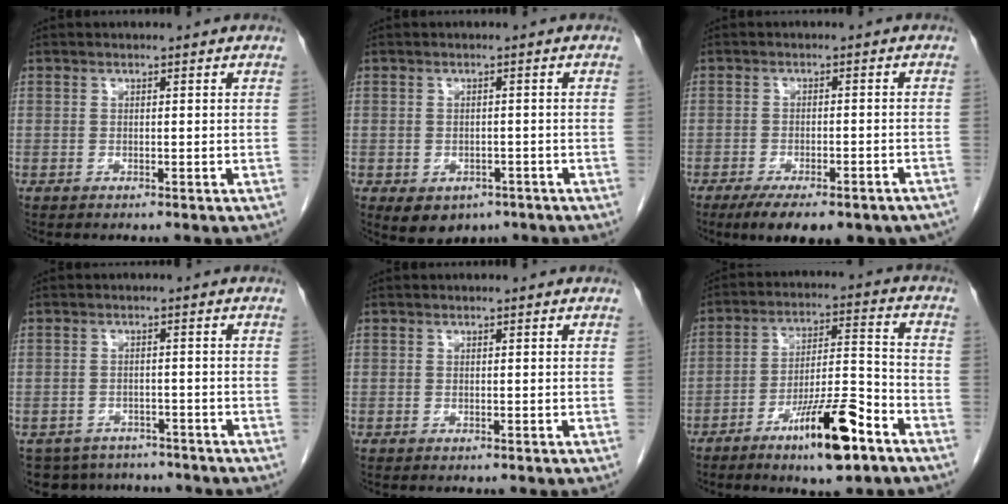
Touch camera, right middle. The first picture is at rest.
{"total": 5.7, "force": [-3.3, 4.0, 2.4], "torque": [-0.028, 0.002, -0.037]}
{"total": 14.3, "force": [-11.0, 4.3, 8.1], "torque": [-0.100, -0.004, -0.141]}
{"total": 8.4, "force": [-7.3, 3.9, 0.8], "torque": [-0.014, 0.010, -0.091]}
{"total": 0.0}
{"total": 12.5, "force": [-7.4, 2.0, 9.8], "torque": [-0.168, -0.001, -0.123]}